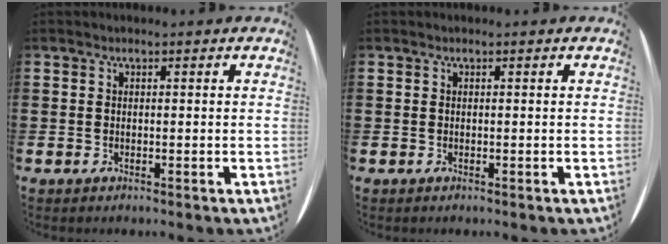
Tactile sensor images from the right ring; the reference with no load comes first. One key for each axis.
{"total": 0.0}